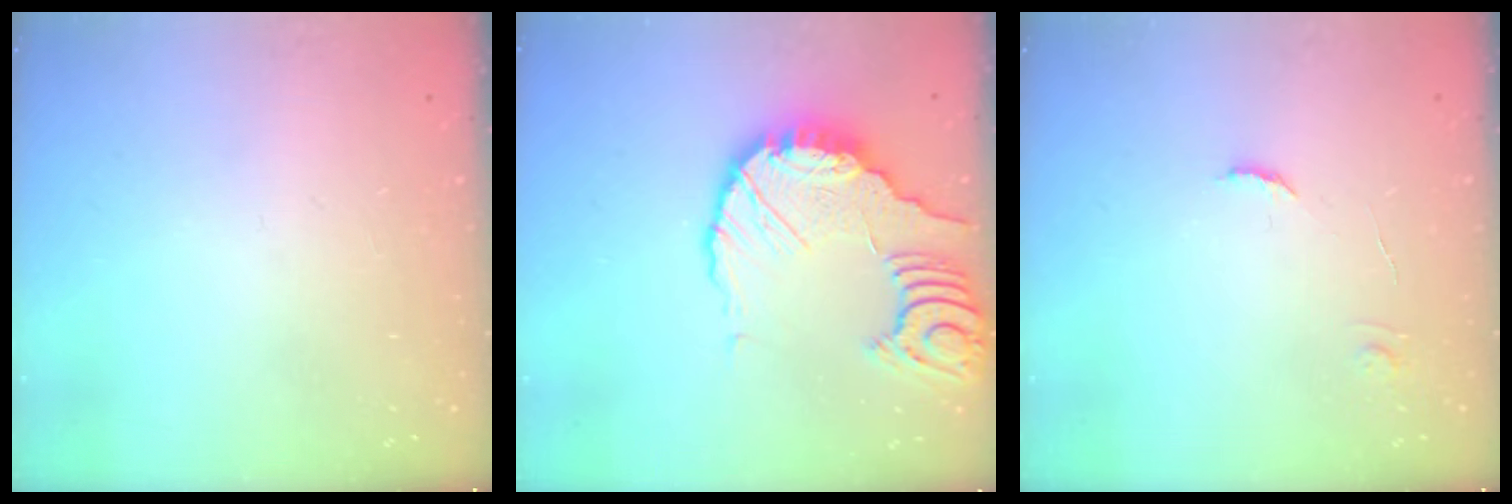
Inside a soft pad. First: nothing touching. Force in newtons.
{"total": 13.1, "press": 13.0, "slide": 1.6}
{"total": 6.7, "press": 6.7, "slide": 0.6}